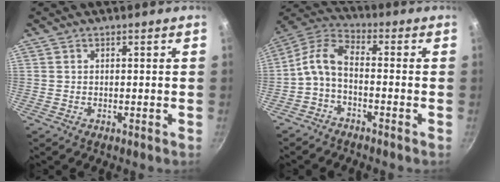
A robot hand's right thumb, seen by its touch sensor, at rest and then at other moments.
{"total": 7.7, "force": [-2.4, 3.9, 6.2], "torque": [-0.144, 0.045, -0.059]}